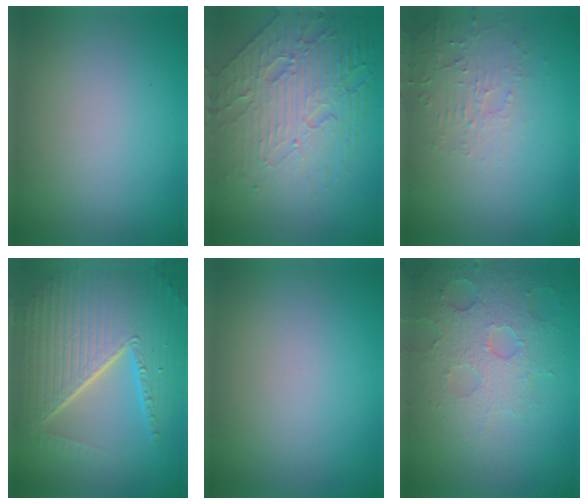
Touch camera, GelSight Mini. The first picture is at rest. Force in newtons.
{"total": 8.4, "press": 5.6, "slide": 6.2}
{"total": 2.8, "press": 2.7, "slide": 0.6}
{"total": 10.2, "press": 6.5, "slide": 7.8}
{"total": 0.0}
{"total": 4.2, "press": 4.1, "slide": 0.9}